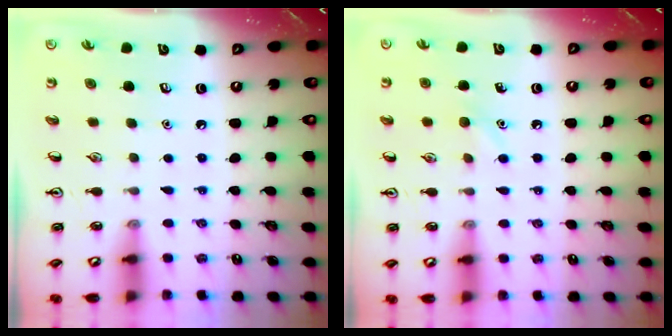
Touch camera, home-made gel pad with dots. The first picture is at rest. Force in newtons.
{"total": 5.9, "press": 5.6, "slide": 1.7}